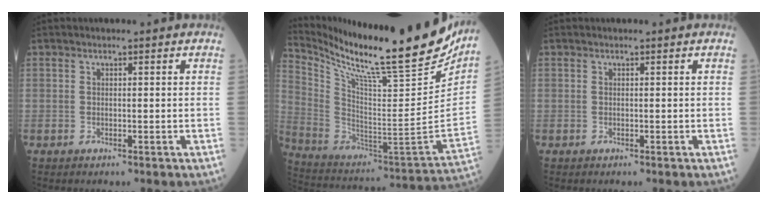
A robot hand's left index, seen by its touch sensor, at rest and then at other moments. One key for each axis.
{"total": 28.9, "fx": 24.1, "fy": 1.5, "fz": 15.9, "tx": -0.286, "ty": -0.079, "tz": 0.372}
{"total": 0.0}